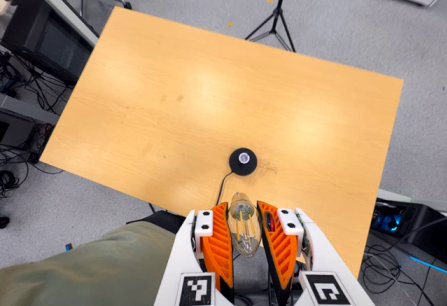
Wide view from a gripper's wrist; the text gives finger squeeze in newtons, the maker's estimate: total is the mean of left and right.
{"total": 19.6, "left": 21.4, "right": 17.9}